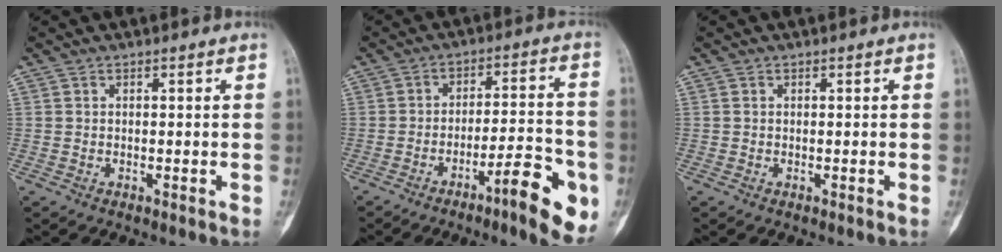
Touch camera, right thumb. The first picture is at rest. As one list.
[{"total": 12.8, "force": [-5.9, 2.9, 11.0], "torque": [-0.141, 0.030, -0.084]}, {"total": 0.0}]